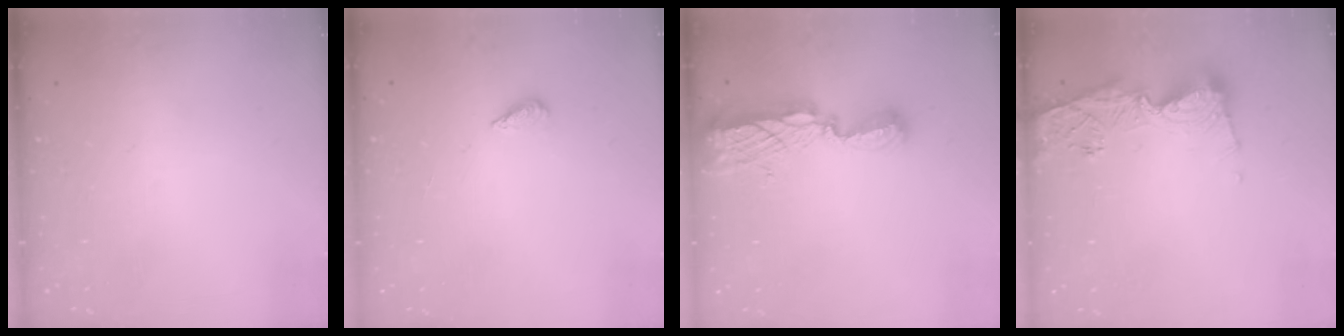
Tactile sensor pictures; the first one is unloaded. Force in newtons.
{"total": 2.3, "press": 2.2, "slide": 0.8}
{"total": 8.3, "press": 8.3, "slide": 0.8}
{"total": 11.2, "press": 11.2, "slide": 1.3}